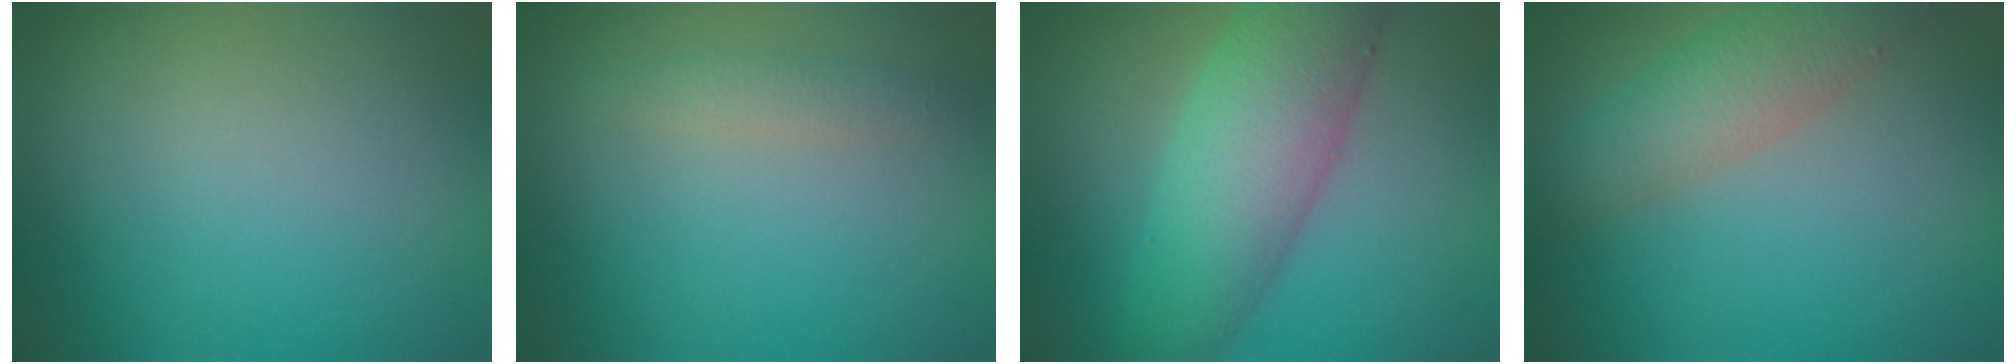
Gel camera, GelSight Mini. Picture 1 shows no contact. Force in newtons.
{"total": 1.3, "press": 1.3, "slide": 0.0}
{"total": 7.3, "press": 7.3, "slide": 0.2}
{"total": 3.1, "press": 3.1, "slide": 0.3}